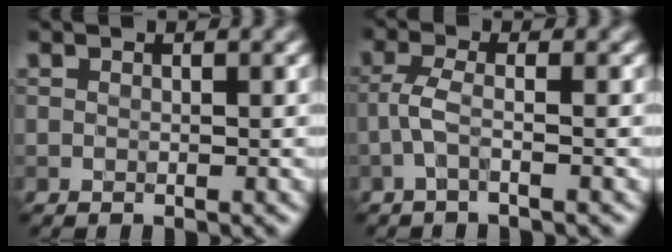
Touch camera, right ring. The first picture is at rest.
{"total": 1.8, "force": [-0.7, 0.2, 1.6], "torque": [-0.038, 0.007, -0.025]}